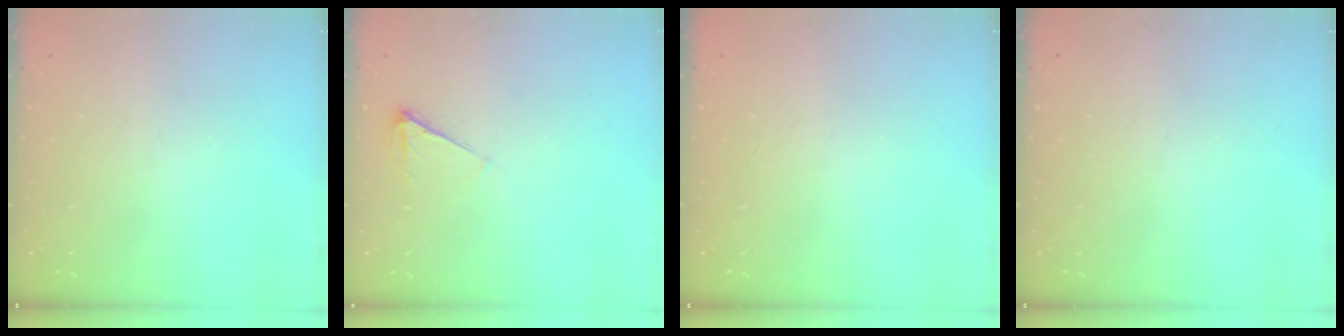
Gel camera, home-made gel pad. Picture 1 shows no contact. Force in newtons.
{"total": 4.4, "press": 4.3, "slide": 0.7}
{"total": 0.0}
{"total": 0.0}